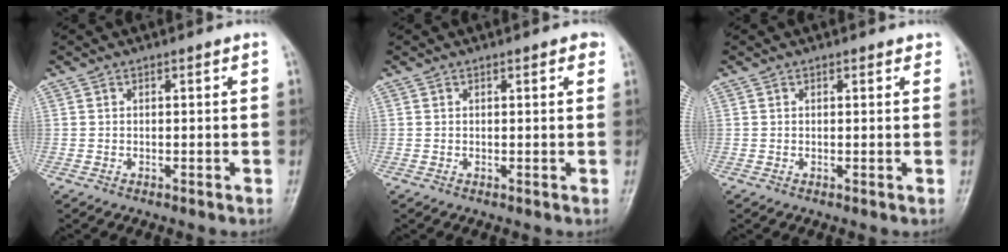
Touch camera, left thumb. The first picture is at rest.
{"total": 1.8, "force": [1.0, 0.7, 1.3], "torque": [-0.011, -0.001, 0.009]}
{"total": 1.1, "force": [0.8, 0.5, 0.6], "torque": [-0.001, -0.003, 0.006]}